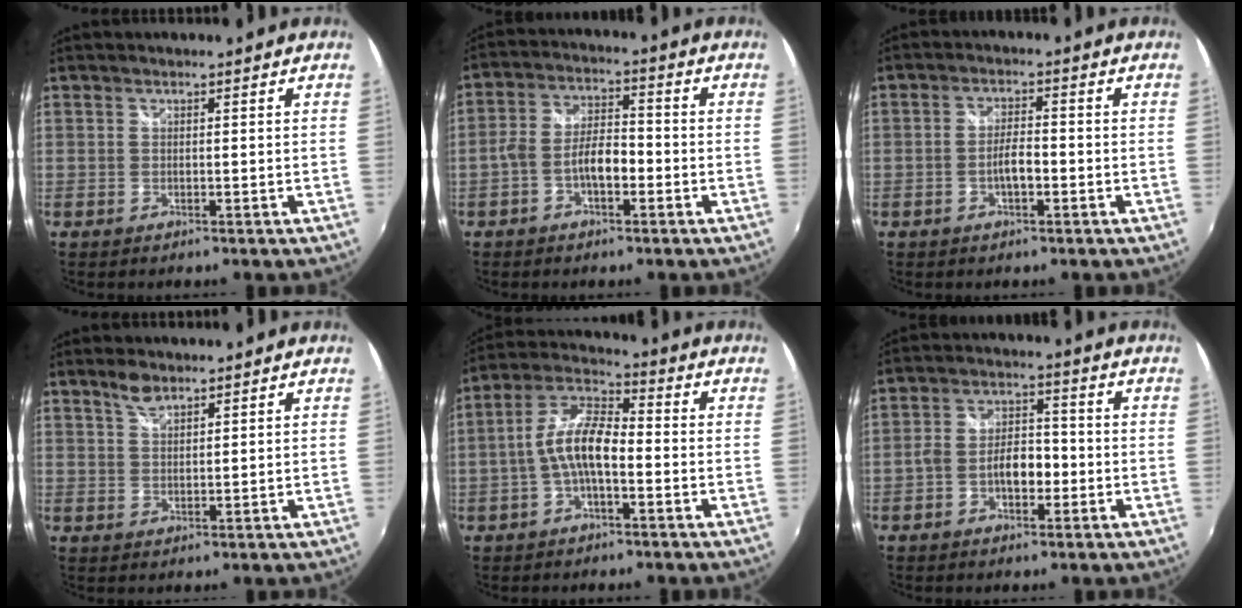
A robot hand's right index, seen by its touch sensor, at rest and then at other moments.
{"total": 6.4, "force": [-2.5, 2.8, 5.1], "torque": [-0.106, 0.015, -0.044]}
{"total": 3.6, "force": [-1.5, 1.2, 3.1], "torque": [-0.063, 0.004, -0.025]}
{"total": 3.1, "force": [2.4, 1.1, 1.6], "torque": [-0.028, 0.004, 0.045]}
{"total": 9.1, "force": [-2.2, 3.3, 8.2], "torque": [-0.179, 0.019, -0.045]}
{"total": 6.6, "force": [-2.4, 3.5, 5.0], "torque": [-0.098, 0.014, -0.038]}